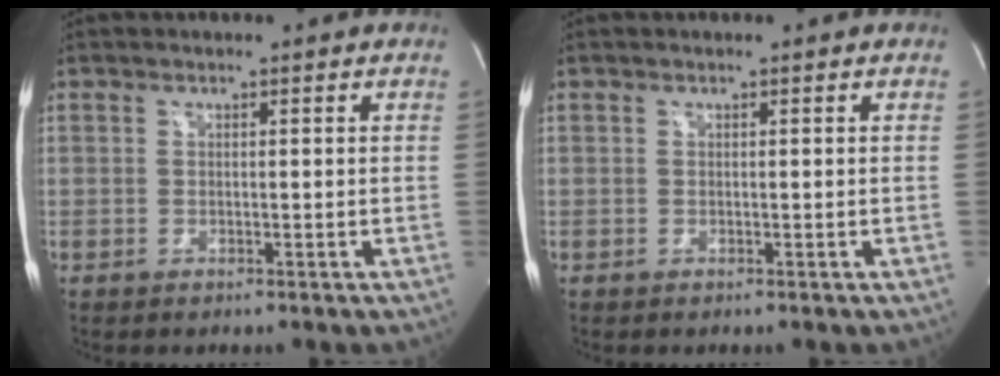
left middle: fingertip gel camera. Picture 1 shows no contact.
{"total": 0.0}